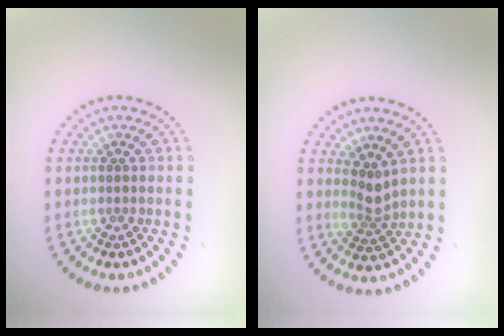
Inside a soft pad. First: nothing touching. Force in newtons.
{"total": 2.1, "press": 1.4, "slide": 1.5}